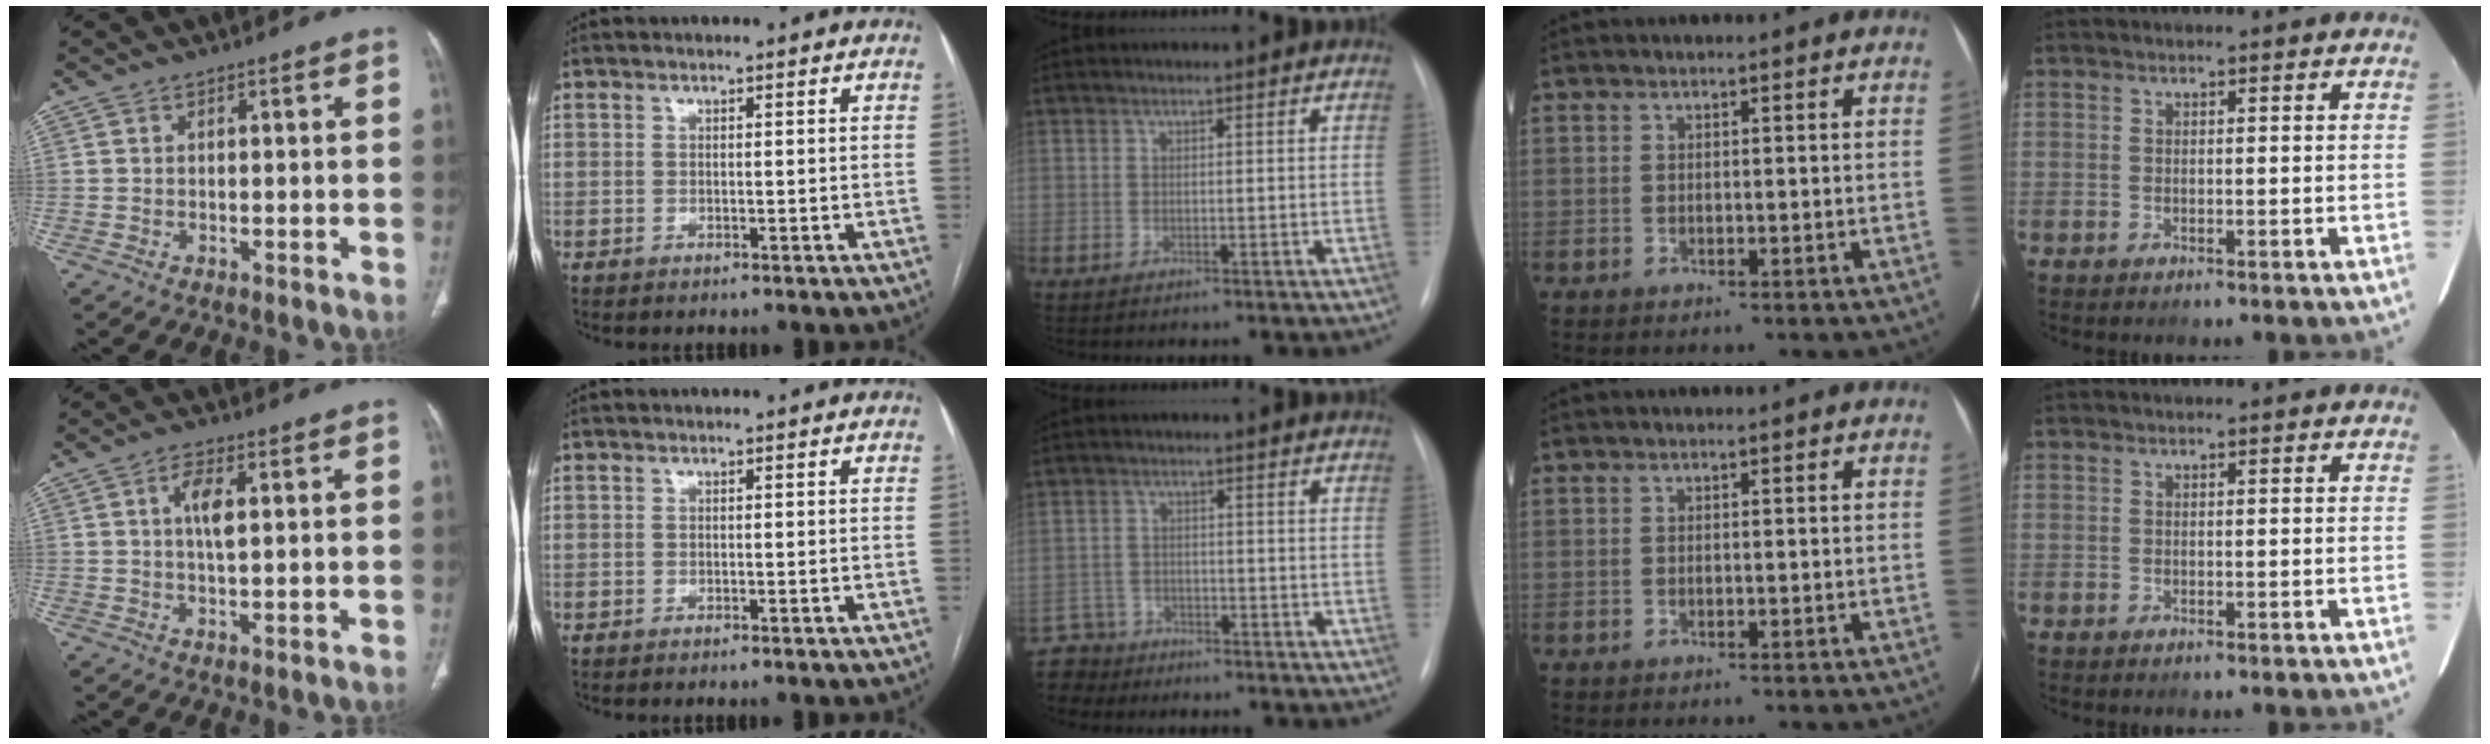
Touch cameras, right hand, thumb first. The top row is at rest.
{"thumb": {"total": 4.9, "force": [1.1, 1.8, 4.4], "torque": [-0.080, -0.005, 0.018]}, "middle": {"total": 4.9, "force": [-4.2, 2.1, -1.2], "torque": [0.025, -0.002, -0.082]}}